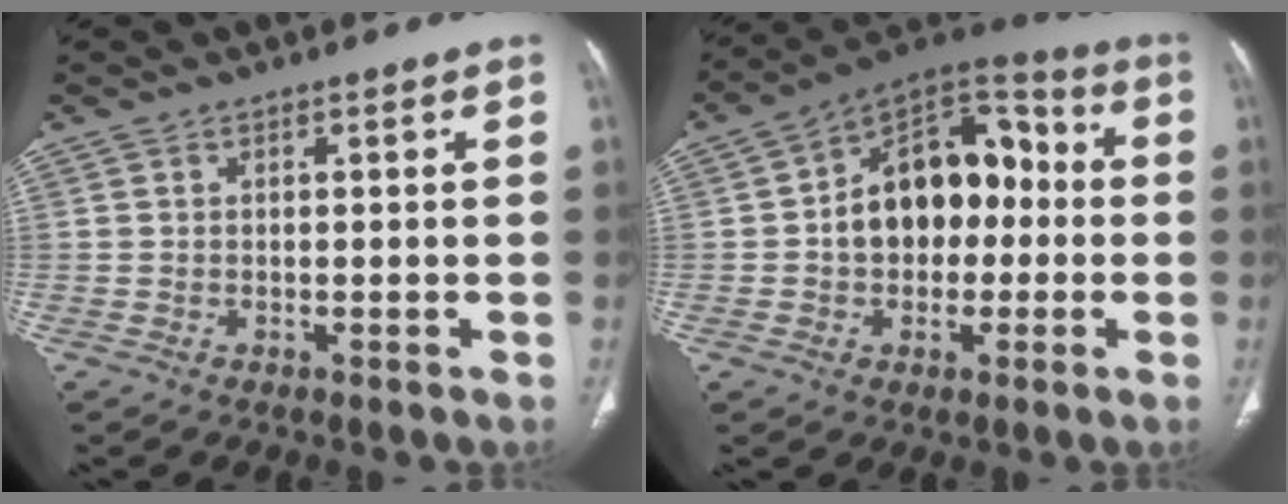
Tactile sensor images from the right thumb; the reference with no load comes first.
{"total": 17.4, "force": [-0.1, 11.9, 12.7], "torque": [-0.145, 0.047, -0.011]}